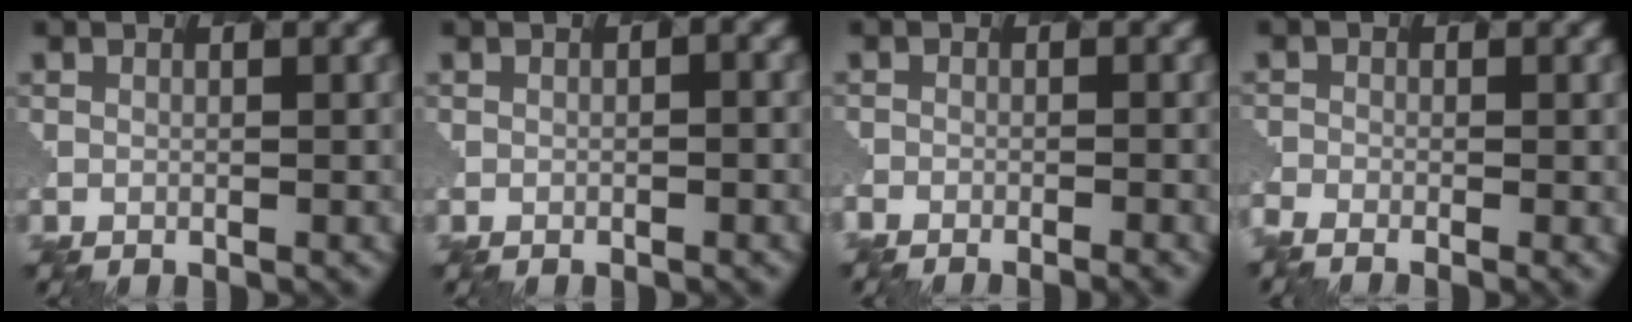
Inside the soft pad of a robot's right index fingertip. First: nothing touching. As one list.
[{"total": 1.8, "force": [-0.2, 0.8, 1.6], "torque": [-0.014, 0.010, 0.000]}, {"total": 3.6, "force": [-3.1, 1.0, 1.6], "torque": [-0.012, 0.013, -0.040]}, {"total": 3.6, "force": [-3.0, 0.9, 1.8], "torque": [-0.032, -0.003, -0.041]}]